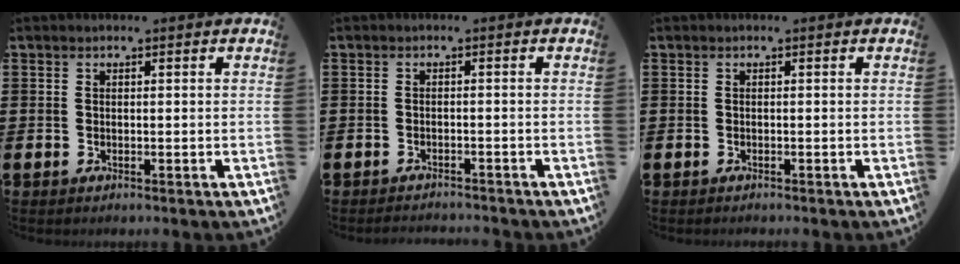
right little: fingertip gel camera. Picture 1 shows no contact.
{"total": 1.2, "force": [-1.2, 0.0, -0.1], "torque": [-0.002, 0.002, -0.024]}
{"total": 0.0}